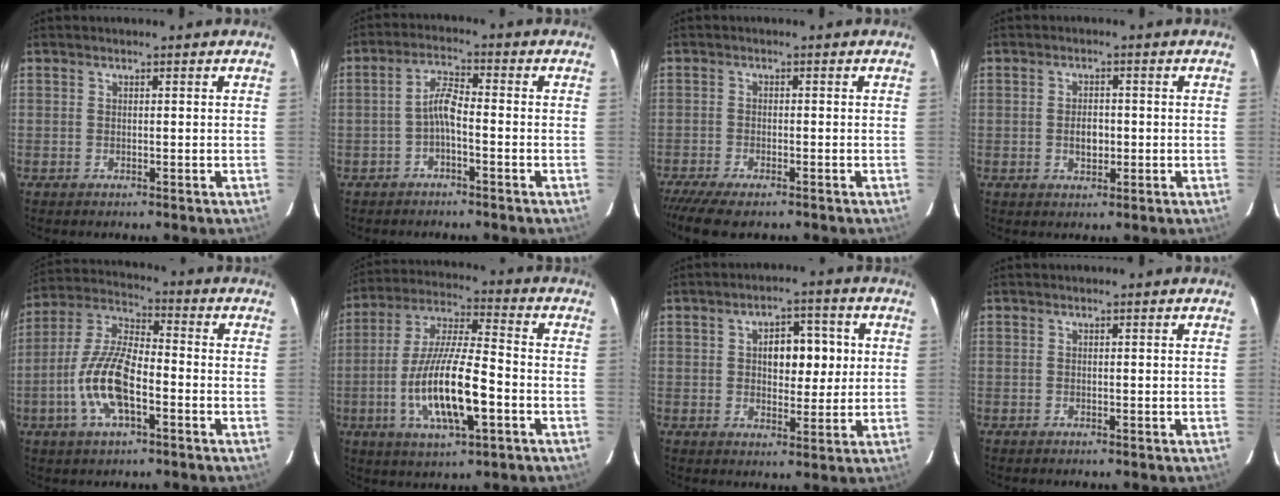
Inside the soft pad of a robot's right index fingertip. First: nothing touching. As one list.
[{"total": 3.7, "force": [-1.8, 0.8, 3.2], "torque": [-0.070, 0.013, -0.036]}, {"total": 7.3, "force": [-6.1, 1.4, 3.9], "torque": [-0.098, -0.033, -0.111]}, {"total": 3.1, "force": [-0.5, 2.1, 2.3], "torque": [-0.040, 0.001, -0.007]}, {"total": 13.3, "force": [-4.4, 5.1, 11.5], "torque": [-0.245, 0.001, -0.087]}, {"total": 16.3, "force": [-4.9, 3.8, 15.1], "torque": [-0.302, -0.013, -0.090]}, {"total": 7.7, "force": [1.3, 4.6, 6.0], "torque": [-0.097, 0.018, 0.024]}, {"total": 0.0}]